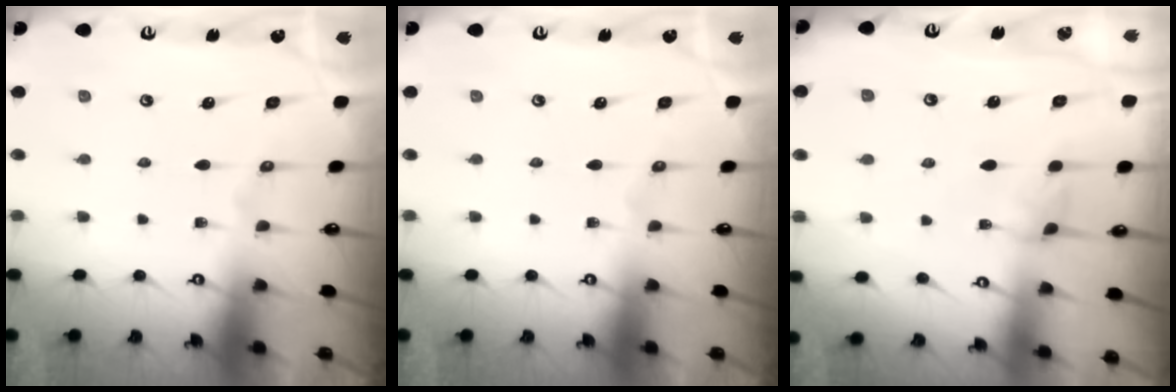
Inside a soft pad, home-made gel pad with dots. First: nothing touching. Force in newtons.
{"total": 0.0}
{"total": 2.8, "press": 2.8, "slide": 0.4}